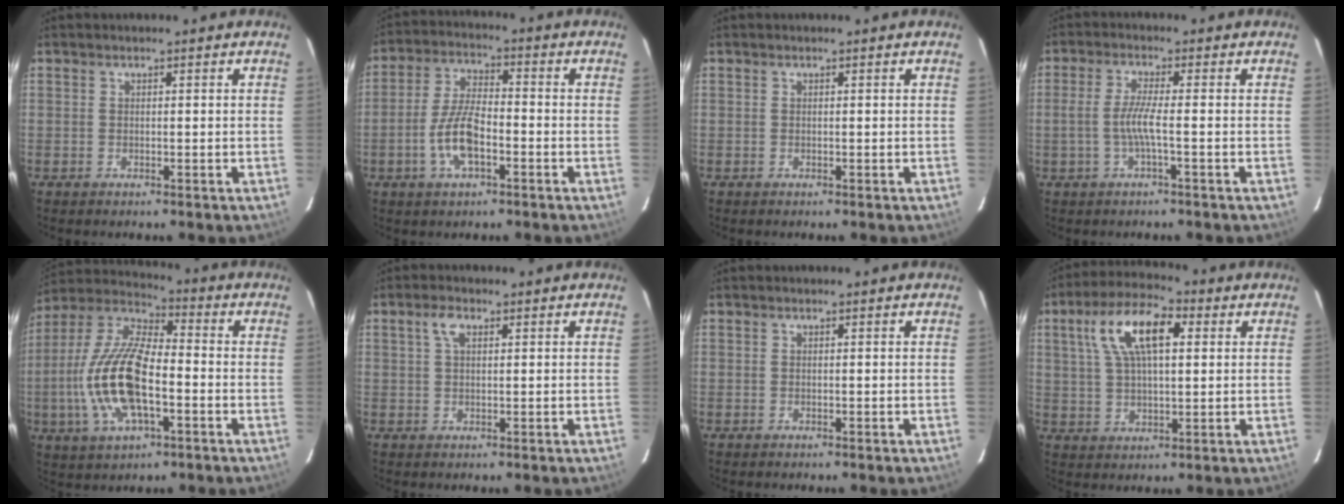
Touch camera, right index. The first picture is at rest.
{"total": 5.8, "force": [-2.2, 3.0, 4.4], "torque": [-0.091, 0.007, -0.038]}
{"total": 0.0}
{"total": 4.3, "force": [-1.2, -0.4, 4.1], "torque": [-0.091, -0.001, -0.023]}
{"total": 17.7, "force": [-4.0, 7.1, 15.7], "torque": [-0.330, -0.001, -0.081]}
{"total": 2.7, "force": [1.1, 1.4, 2.0], "torque": [-0.041, 0.008, 0.021]}
{"total": 0.0}
{"total": 12.6, "force": [4.2, 5.3, 10.6], "torque": [-0.202, 0.029, 0.073]}